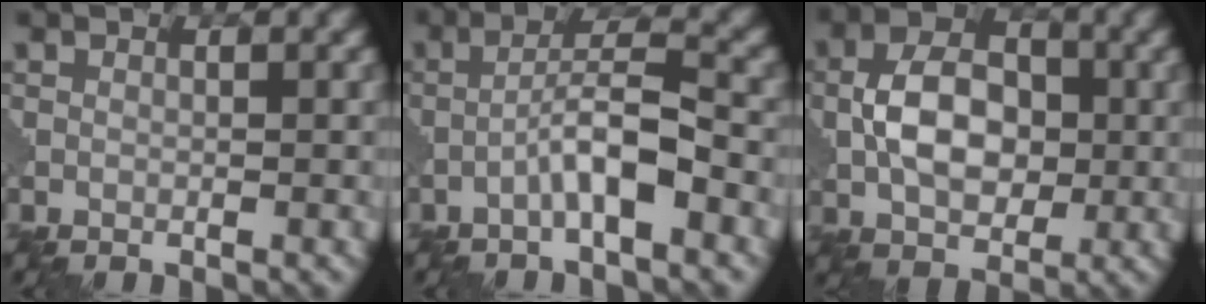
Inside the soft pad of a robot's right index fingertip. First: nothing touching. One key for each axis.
{"total": 4.6, "fx": -2.1, "fy": 0.7, "fz": 4.0, "tx": -0.070, "ty": 0.020, "tz": -0.045}
{"total": 6.7, "fx": -0.2, "fy": 4.4, "fz": 5.0, "tx": -0.092, "ty": 0.006, "tz": -0.008}